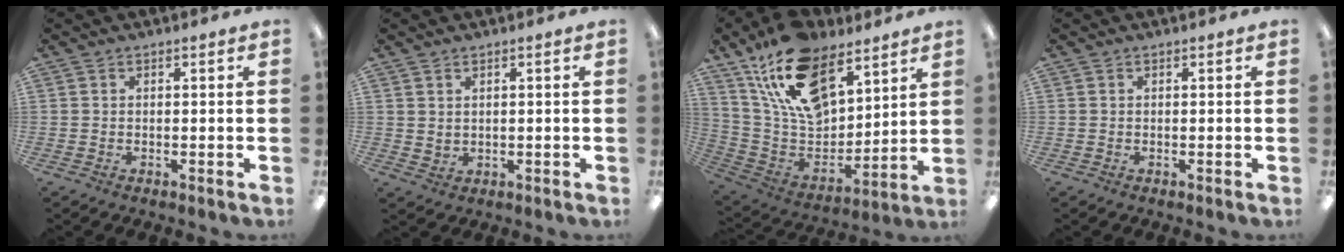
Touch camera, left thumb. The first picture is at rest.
{"total": 1.7, "force": [1.4, 0.9, 0.3], "torque": [0.000, -0.005, 0.024]}
{"total": 21.0, "force": [13.4, 11.4, 11.4], "torque": [-0.218, -0.062, 0.249]}
{"total": 0.0}